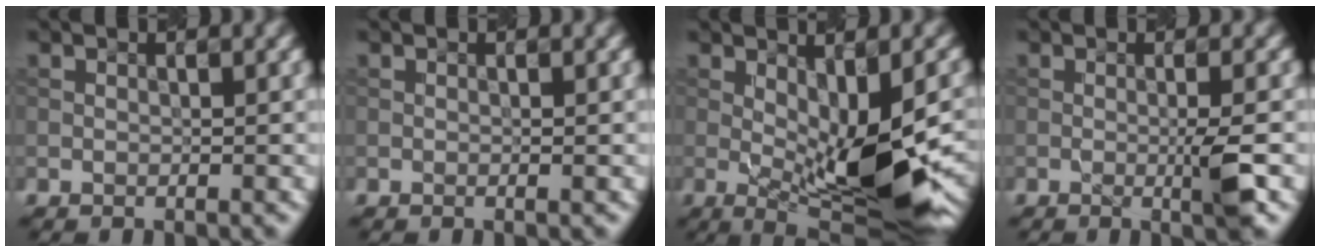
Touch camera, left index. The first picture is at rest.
{"total": 0.0}
{"total": 9.8, "force": [-1.2, 2.8, 9.3], "torque": [-0.149, -0.016, -0.009]}
{"total": 2.8, "force": [-0.5, 0.4, 2.7], "torque": [-0.042, -0.006, -0.005]}